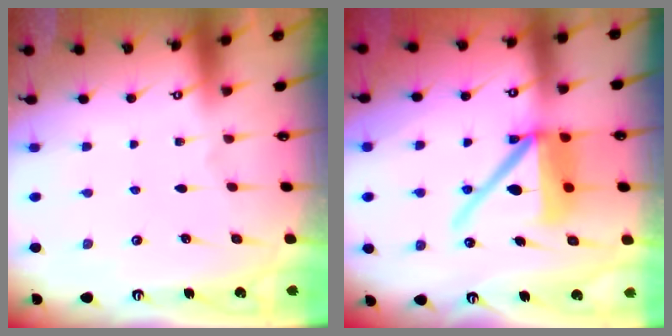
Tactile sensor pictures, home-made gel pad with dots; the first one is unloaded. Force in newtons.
{"total": 15.1, "press": 15.0, "slide": 2.1}